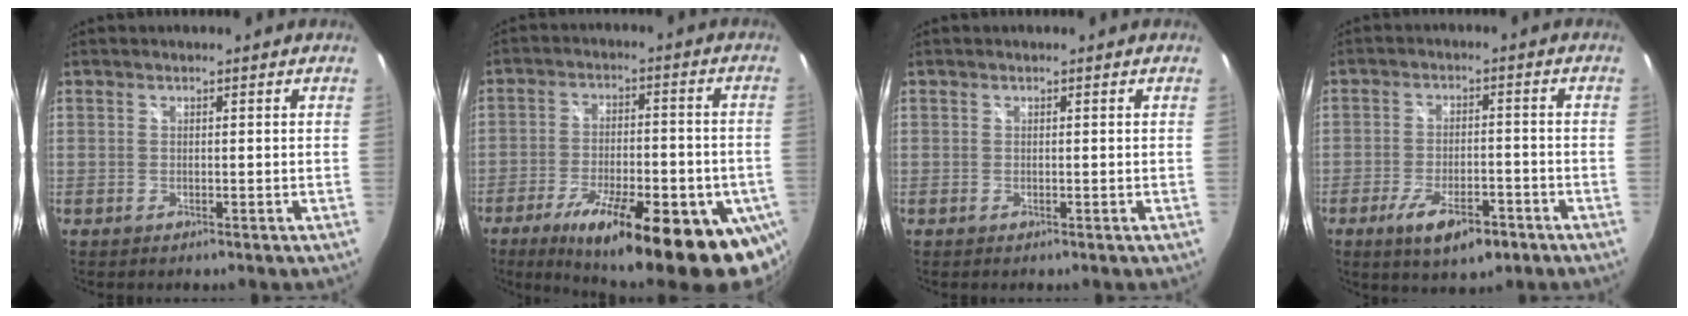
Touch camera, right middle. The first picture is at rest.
{"total": 25.1, "force": [-14.8, 6.3, 19.3], "torque": [-0.304, -0.056, -0.213]}
{"total": 0.0}
{"total": 9.2, "force": [-5.4, 3.4, 6.6], "torque": [-0.137, -0.015, -0.083]}